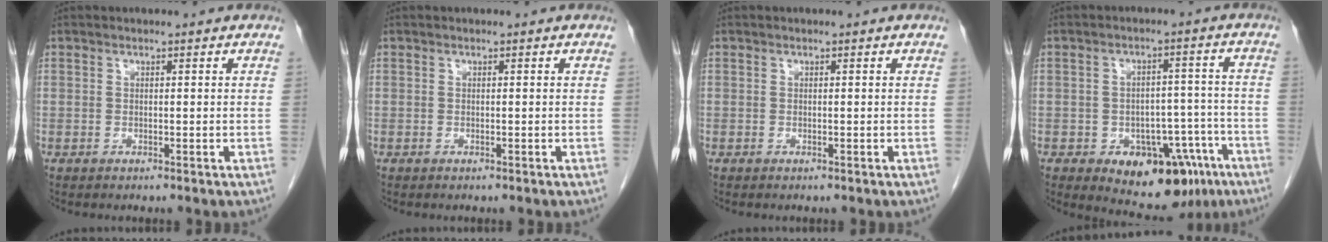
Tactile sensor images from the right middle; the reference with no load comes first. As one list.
[{"total": 0.0}, {"total": 0.0}, {"total": 13.7, "force": [-7.7, 7.6, 8.5], "torque": [-0.094, 0.023, -0.098]}]